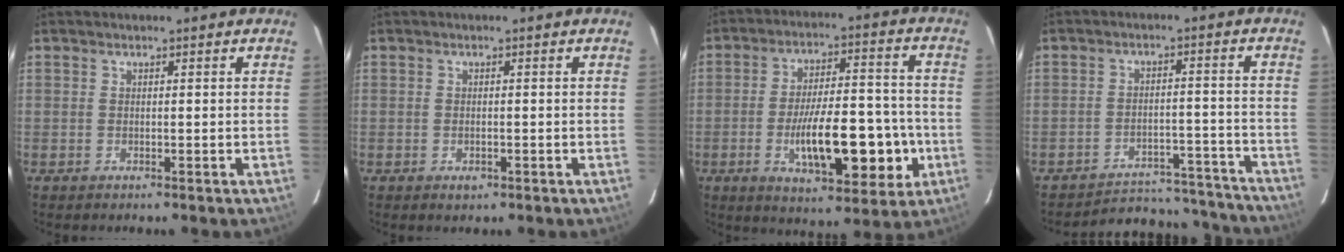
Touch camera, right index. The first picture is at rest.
{"total": 1.2, "force": [-0.5, 0.7, 0.9], "torque": [-0.017, -0.002, -0.002]}
{"total": 16.1, "force": [-4.3, 5.2, 14.6], "torque": [-0.229, 0.012, -0.060]}
{"total": 15.4, "force": [-15.1, 2.5, 1.2], "torque": [-0.005, 0.022, -0.191]}